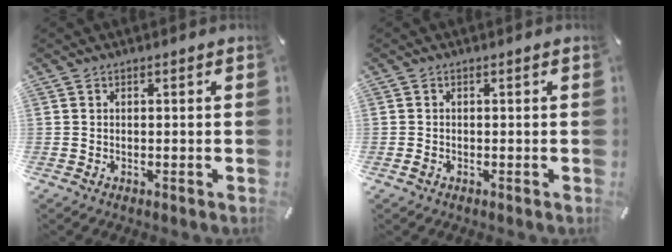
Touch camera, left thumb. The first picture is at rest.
{"total": 0.8, "force": [-0.3, 0.5, 0.5], "torque": [-0.008, 0.000, -0.007]}